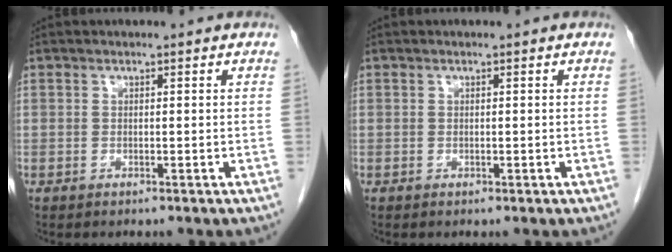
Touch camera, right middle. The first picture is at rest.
{"total": 0.0}